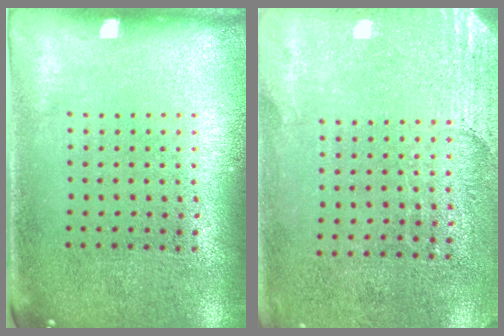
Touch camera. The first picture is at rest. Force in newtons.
{"total": 2.6, "press": 2.3, "slide": 1.2}